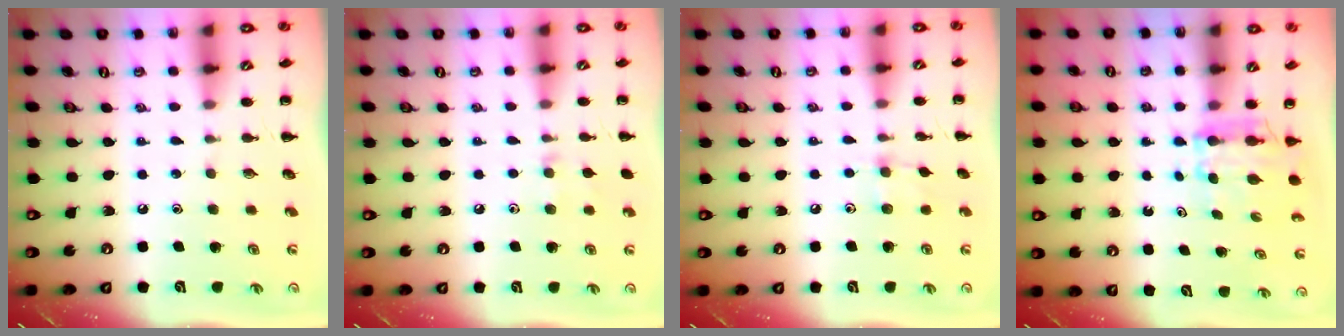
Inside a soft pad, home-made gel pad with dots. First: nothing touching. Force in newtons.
{"total": 6.5, "press": 6.2, "slide": 1.8}
{"total": 6.8, "press": 6.5, "slide": 1.9}
{"total": 5.9, "press": 5.9, "slide": 0.7}